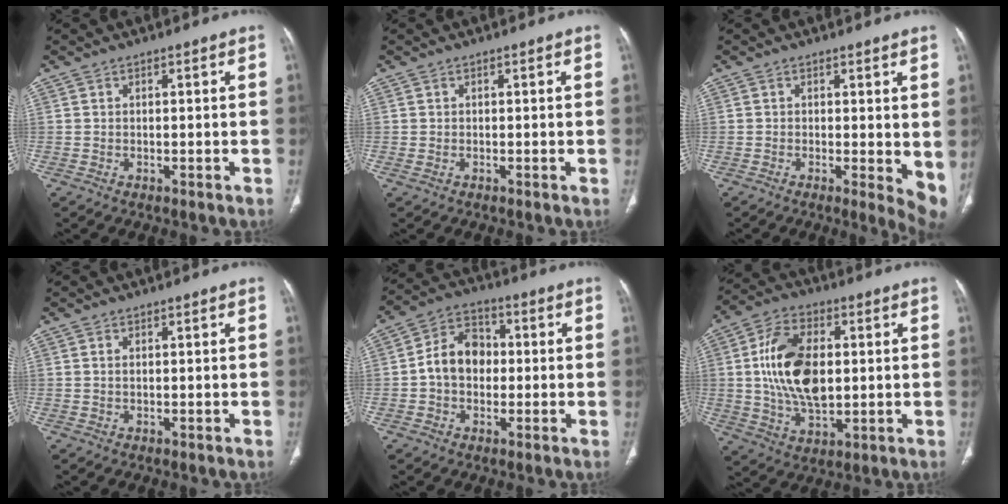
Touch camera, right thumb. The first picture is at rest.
{"total": 0.6, "force": [-0.1, 0.4, 0.4], "torque": [-0.011, -0.002, 0.000]}
{"total": 5.7, "force": [0.3, 1.9, 5.4], "torque": [-0.063, -0.013, 0.003]}
{"total": 0.7, "force": [0.2, 0.3, 0.5], "torque": [-0.015, 0.004, 0.005]}
{"total": 9.4, "force": [-0.3, 7.3, 6.0], "torque": [-0.083, 0.027, -0.017]}
{"total": 15.9, "force": [1.5, 9.4, 12.8], "torque": [-0.225, 0.002, 0.031]}